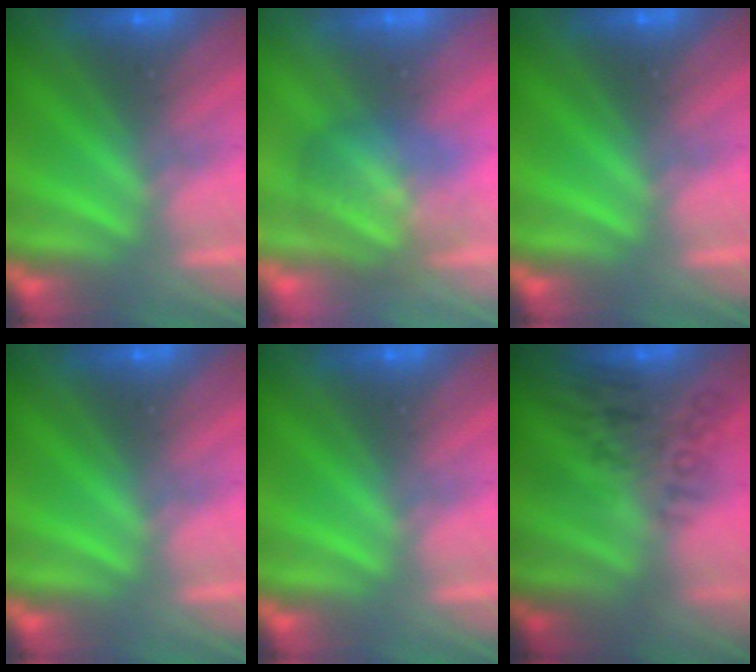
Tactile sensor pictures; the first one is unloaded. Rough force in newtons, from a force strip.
{"total": 3.2}
{"total": 0.0}
{"total": 0.0}
{"total": 0.0}
{"total": 2.9}